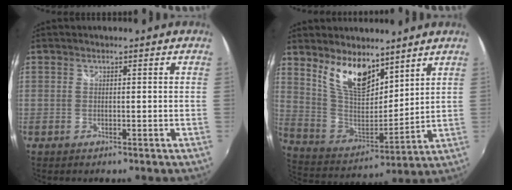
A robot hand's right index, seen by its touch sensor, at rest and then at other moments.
{"total": 13.2, "force": [8.7, 5.9, 7.9], "torque": [-0.154, -0.003, 0.176]}